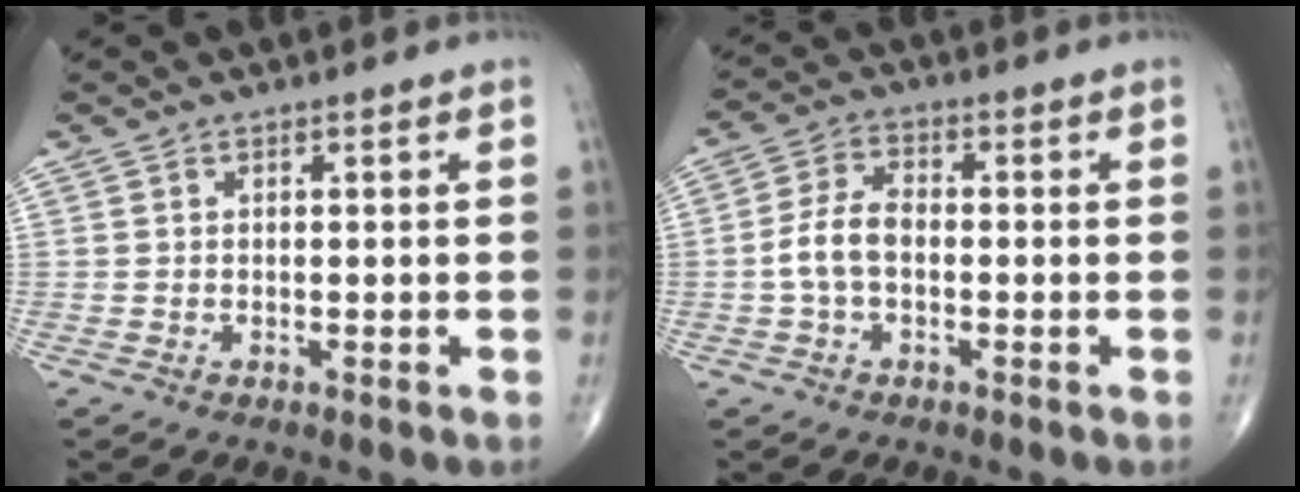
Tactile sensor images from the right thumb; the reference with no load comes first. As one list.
[{"total": 6.0, "force": [-1.0, 3.5, 4.8], "torque": [-0.097, 0.023, -0.025]}]